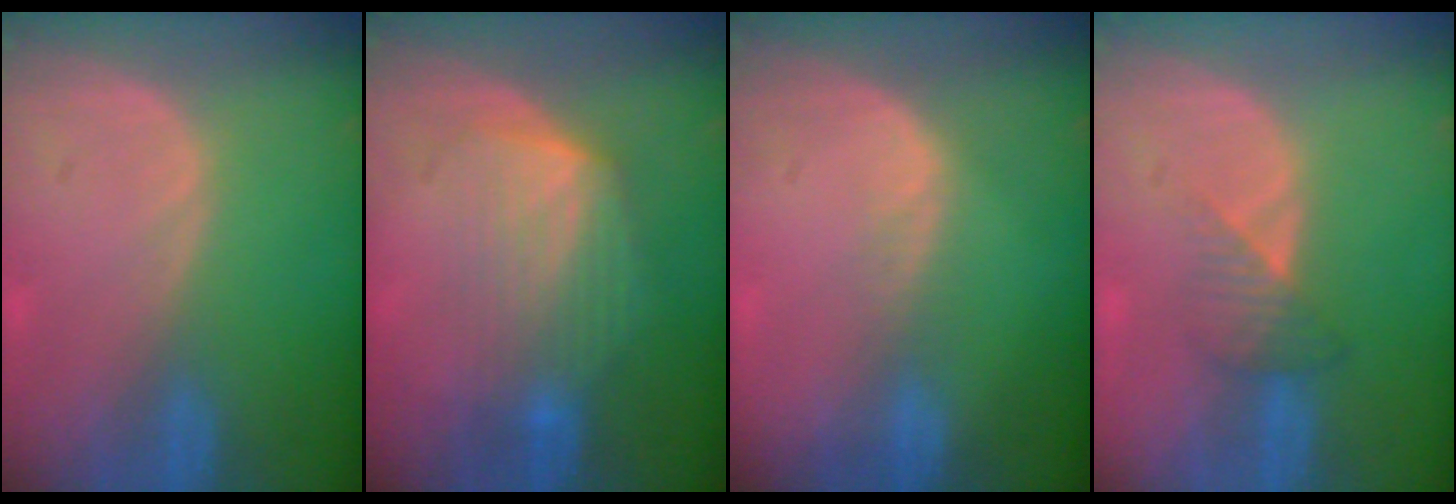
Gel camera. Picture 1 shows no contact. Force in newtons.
{"total": 6.5, "press": 6.5, "slide": 0.7}
{"total": 2.0, "press": 1.1, "slide": 1.7}
{"total": 3.3, "press": 3.1, "slide": 1.2}